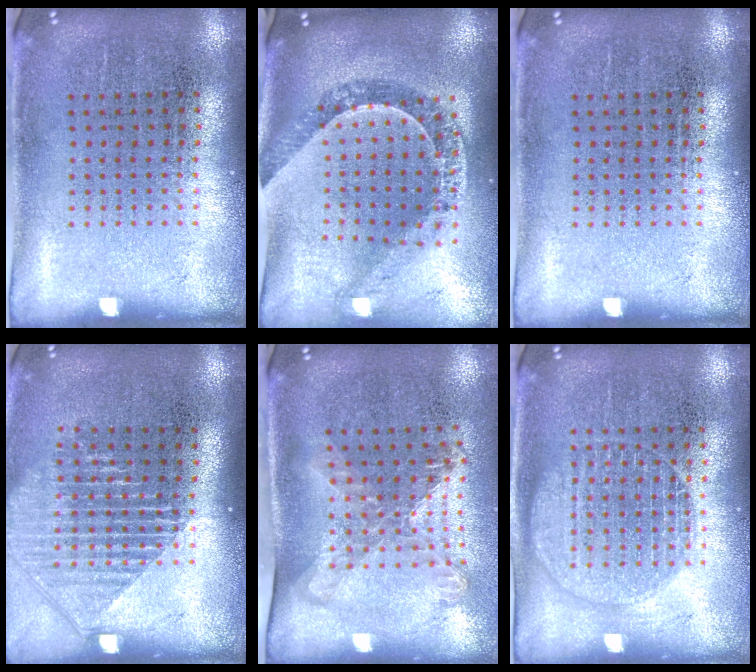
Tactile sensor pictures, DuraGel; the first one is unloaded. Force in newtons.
{"total": 1.2, "press": 1.1, "slide": 0.3}
{"total": 0.0}
{"total": 1.6, "press": 1.4, "slide": 0.7}
{"total": 1.7, "press": 1.3, "slide": 1.0}
{"total": 1.3, "press": 1.3, "slide": 0.2}